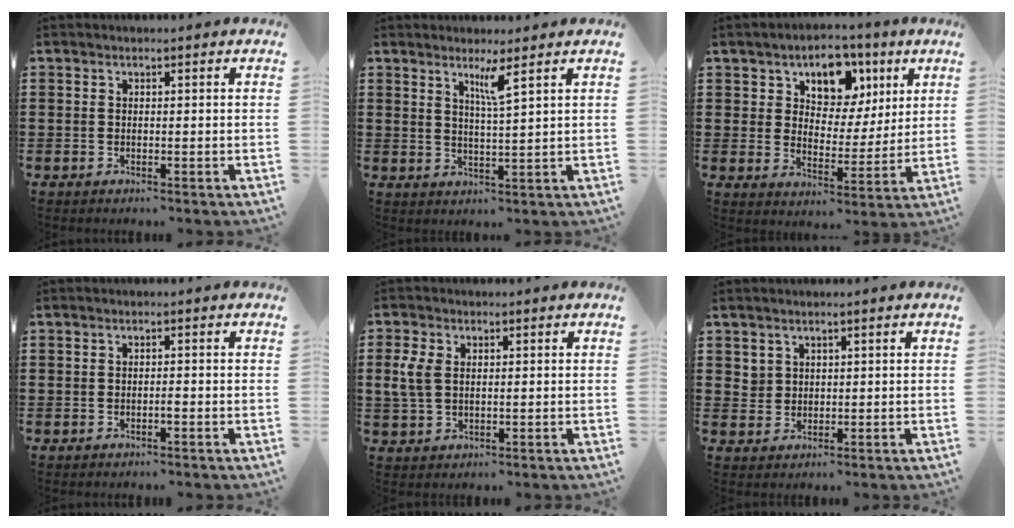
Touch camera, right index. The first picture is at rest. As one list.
[{"total": 3.6, "force": [2.4, -0.5, 2.7], "torque": [-0.051, -0.007, 0.038]}, {"total": 7.2, "force": [4.3, 5.2, 2.7], "torque": [-0.070, -0.007, 0.070]}, {"total": 0.9, "force": [-0.5, 0.2, 0.8], "torque": [-0.016, -0.004, -0.007]}, {"total": 4.2, "force": [0.8, 2.7, 3.1], "torque": [-0.083, 0.006, 0.009]}, {"total": 2.1, "force": [1.3, 1.7, 0.2], "torque": [-0.011, 0.006, 0.027]}]